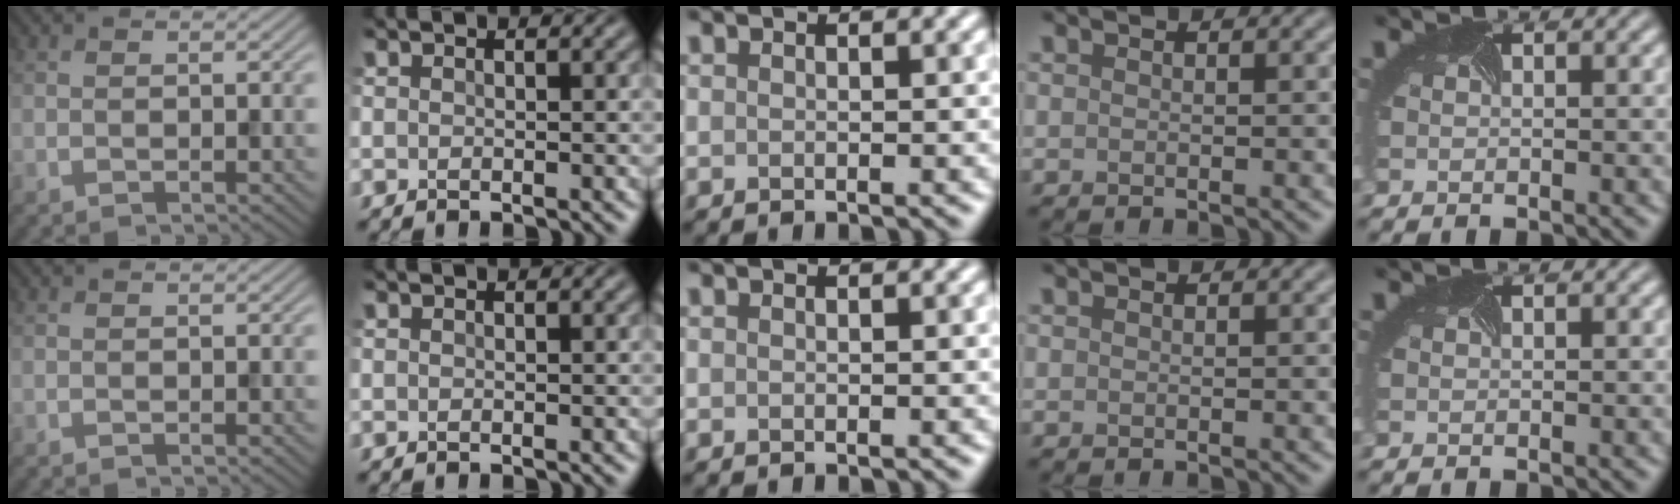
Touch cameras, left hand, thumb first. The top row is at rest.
{}